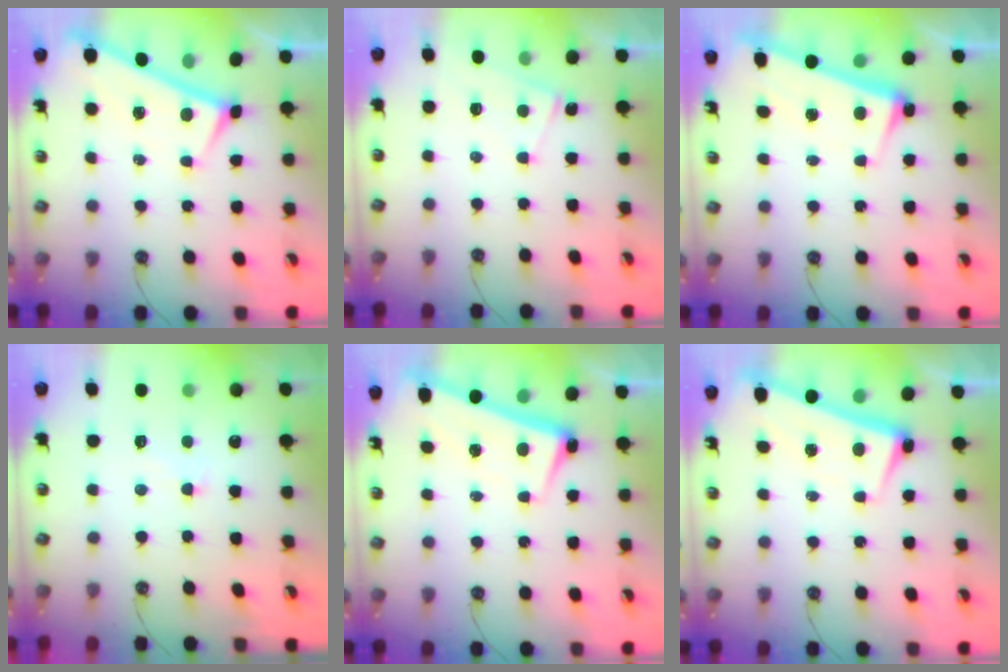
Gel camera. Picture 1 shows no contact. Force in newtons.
{"total": 2.1, "press": 2.0, "slide": 0.3}
{"total": 3.5, "press": 3.4, "slide": 0.9}
{"total": 0.9, "press": 0.5, "slide": 0.8}
{"total": 2.6, "press": 2.5, "slide": 0.6}
{"total": 2.6, "press": 2.5, "slide": 0.6}